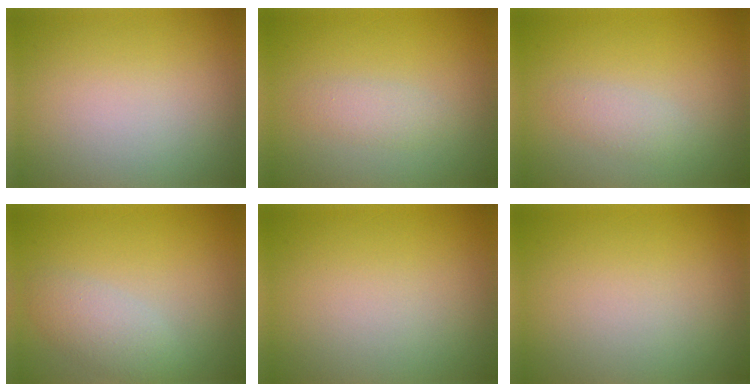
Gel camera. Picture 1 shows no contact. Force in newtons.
{"total": 1.4, "press": 1.4, "slide": 0.1}
{"total": 1.4, "press": 1.4, "slide": 0.1}
{"total": 2.6, "press": 2.6, "slide": 0.2}
{"total": 0.0}
{"total": 0.0}